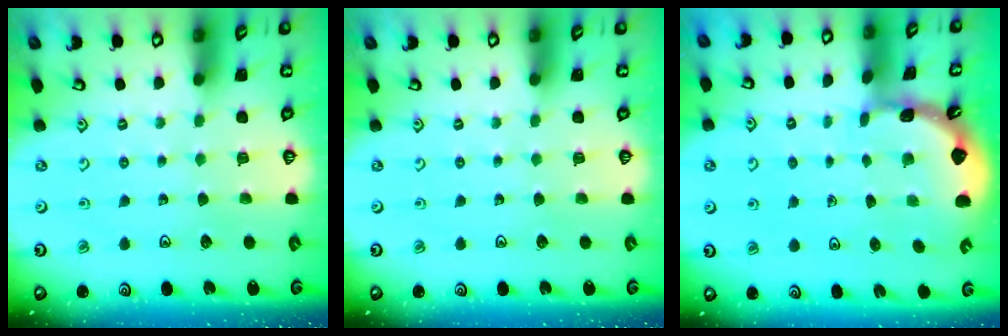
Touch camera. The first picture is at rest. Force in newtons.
{"total": 0.0}
{"total": 1.6, "press": 1.6, "slide": 0.1}